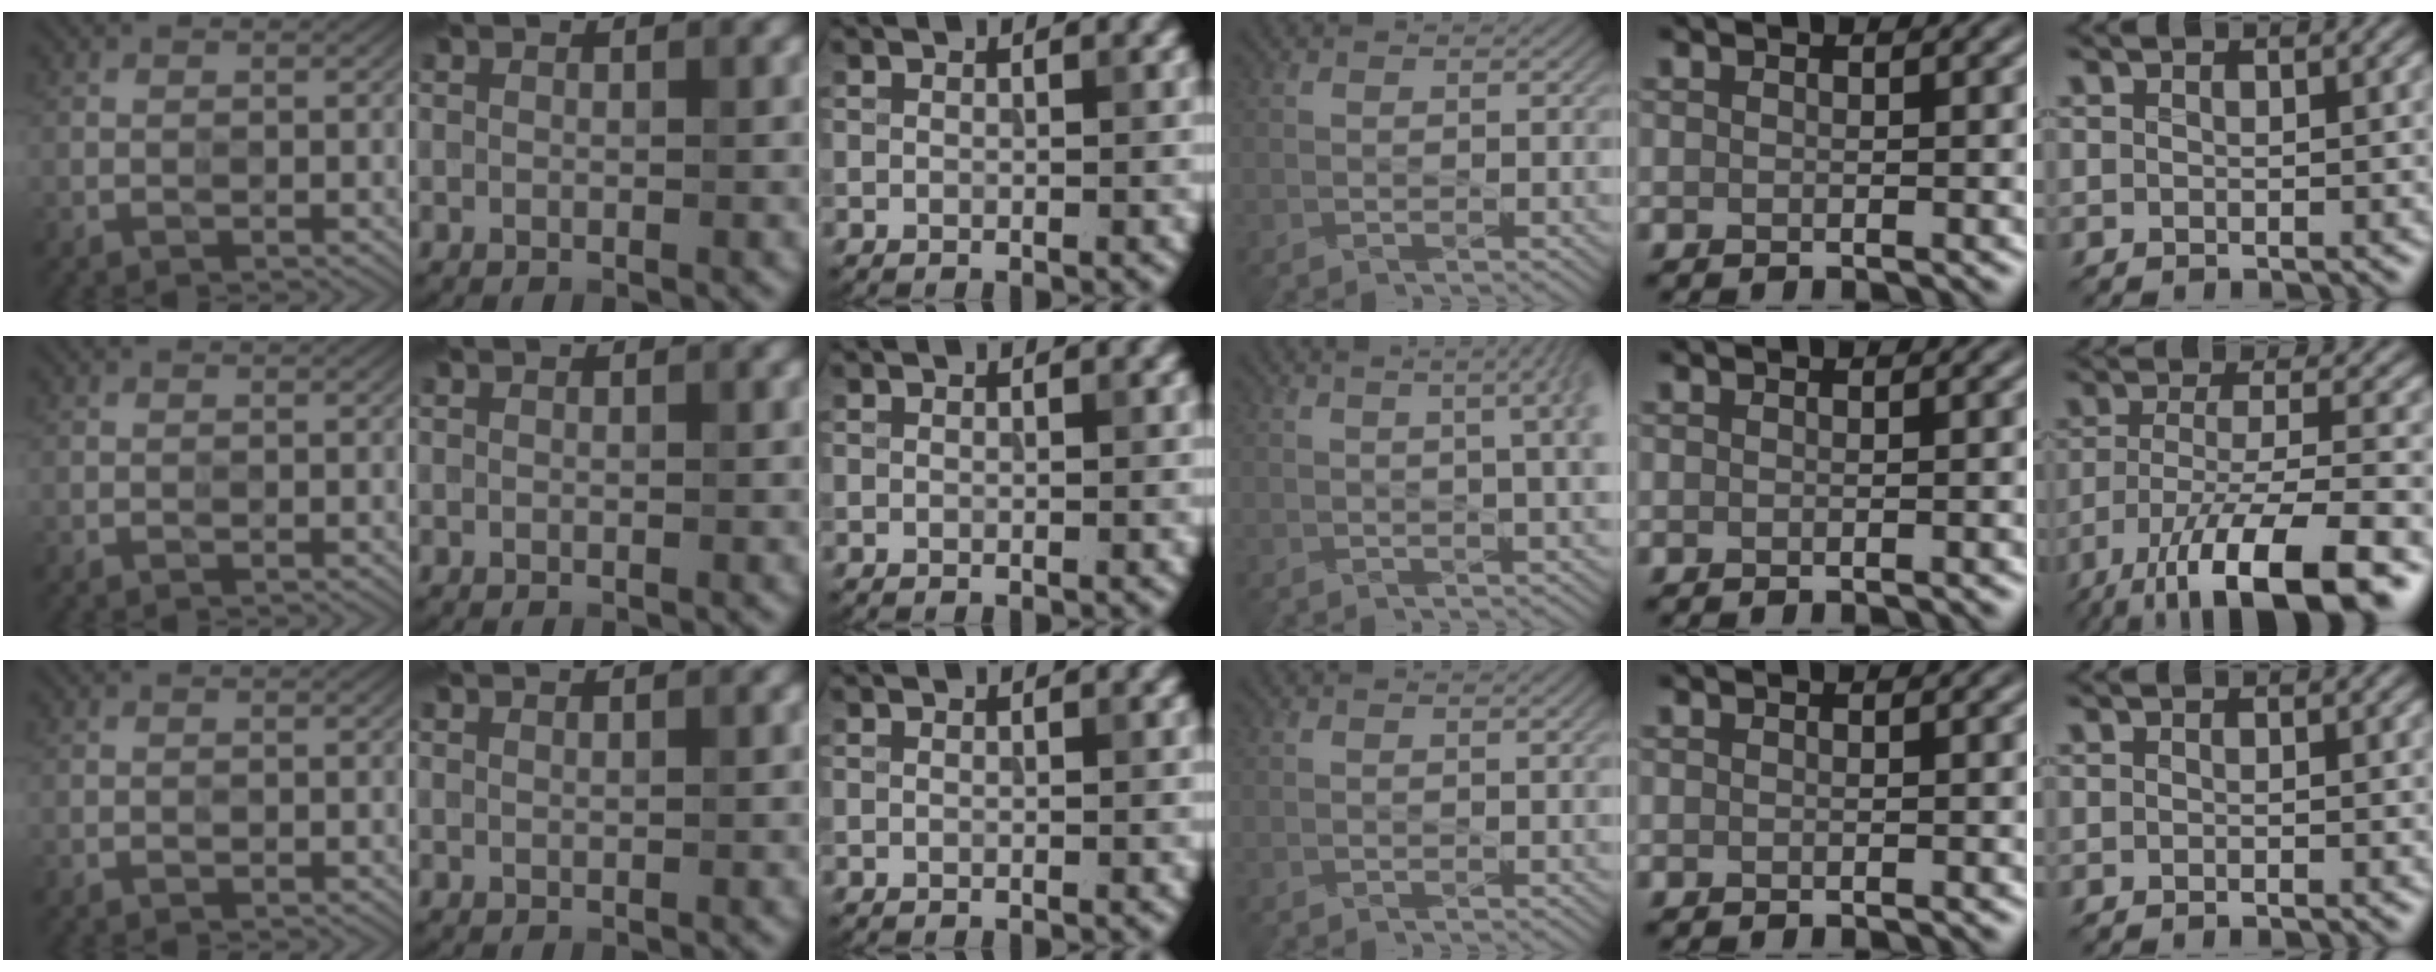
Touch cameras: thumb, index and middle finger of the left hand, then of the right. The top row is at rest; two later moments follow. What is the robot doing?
{"motion": "wipe", "object": "glass cup"}